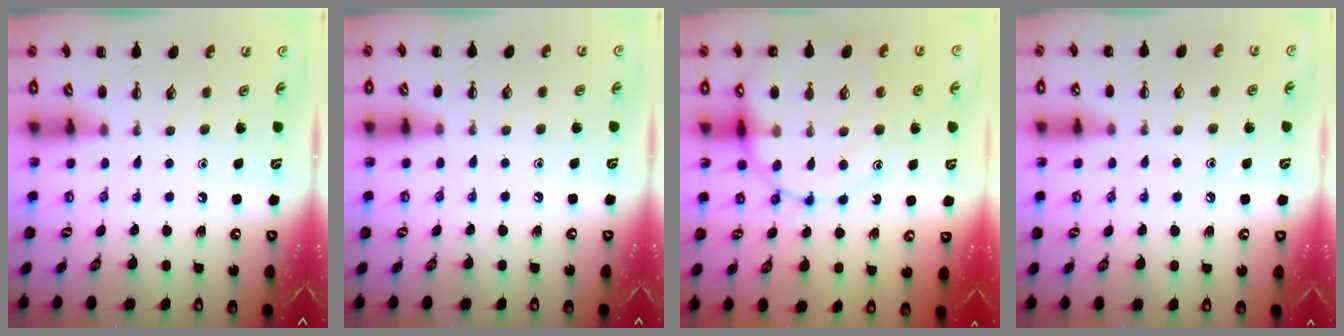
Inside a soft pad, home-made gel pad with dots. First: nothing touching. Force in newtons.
{"total": 6.3, "press": 6.0, "slide": 2.0}
{"total": 15.5, "press": 15.2, "slide": 3.0}
{"total": 6.7, "press": 6.5, "slide": 1.5}